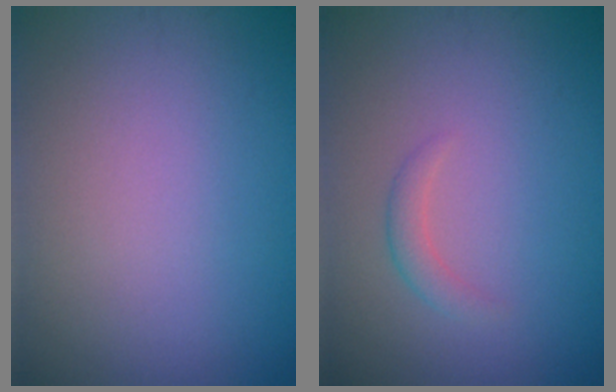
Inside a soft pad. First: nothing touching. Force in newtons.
{"total": 1.3, "press": 1.3, "slide": 0.1}